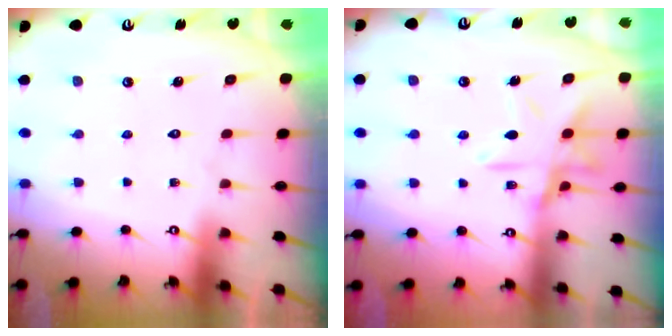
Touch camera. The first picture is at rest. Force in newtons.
{"total": 12.7, "press": 12.7, "slide": 0.8}